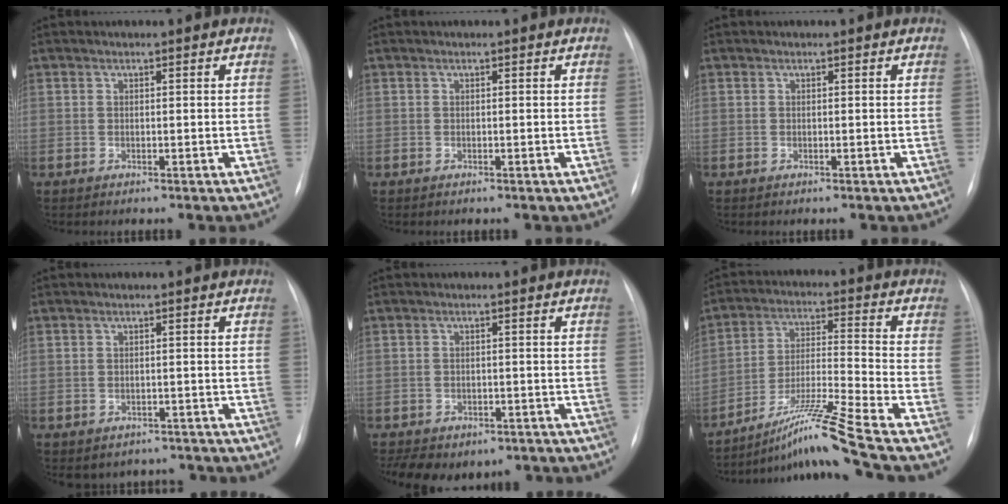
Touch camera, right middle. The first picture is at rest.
{"total": 0.0}
{"total": 0.0}
{"total": 5.0, "force": [-4.2, 2.7, 0.2], "torque": [0.010, 0.017, -0.046]}
{"total": 11.0, "force": [-7.7, 6.5, 4.5], "torque": [-0.088, 0.009, -0.090]}
{"total": 12.4, "force": [-9.5, -3.1, 7.3], "torque": [-0.140, -0.012, -0.166]}